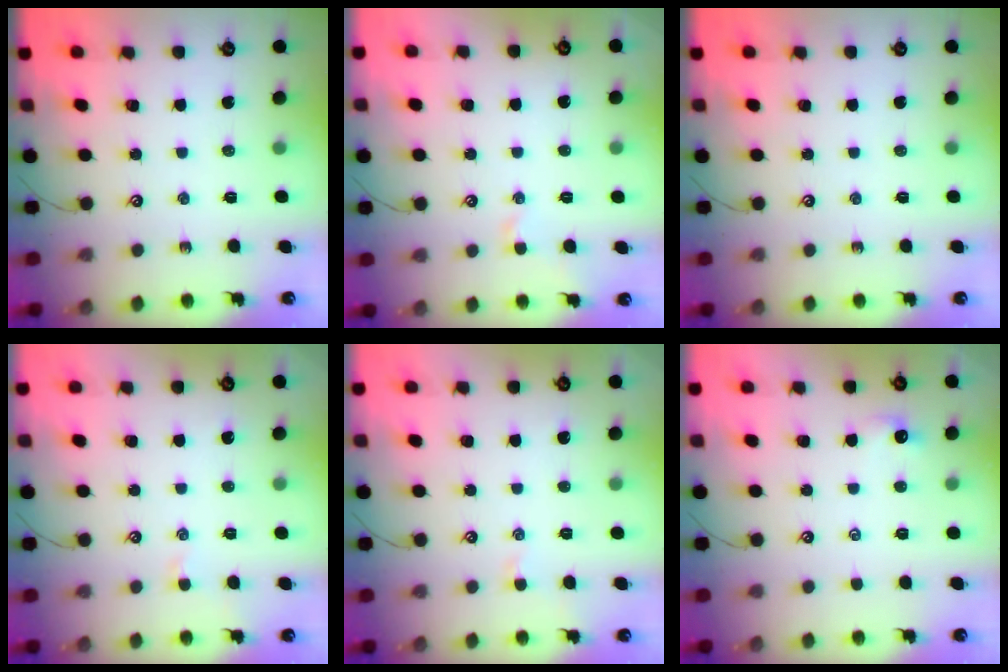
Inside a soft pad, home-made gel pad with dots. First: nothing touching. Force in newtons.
{"total": 1.3, "press": 1.3, "slide": 0.4}
{"total": 0.0}
{"total": 1.9, "press": 1.9, "slide": 0.3}
{"total": 1.9, "press": 1.9, "slide": 0.3}
{"total": 0.9, "press": 0.8, "slide": 0.4}